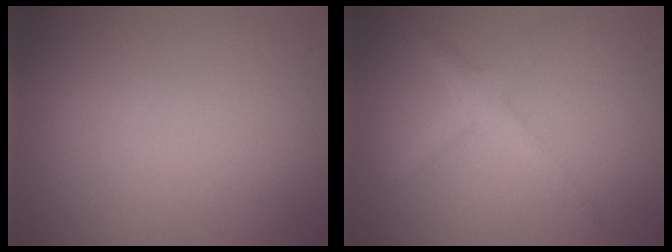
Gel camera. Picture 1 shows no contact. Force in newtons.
{"total": 2.3, "press": 2.3, "slide": 0.2}